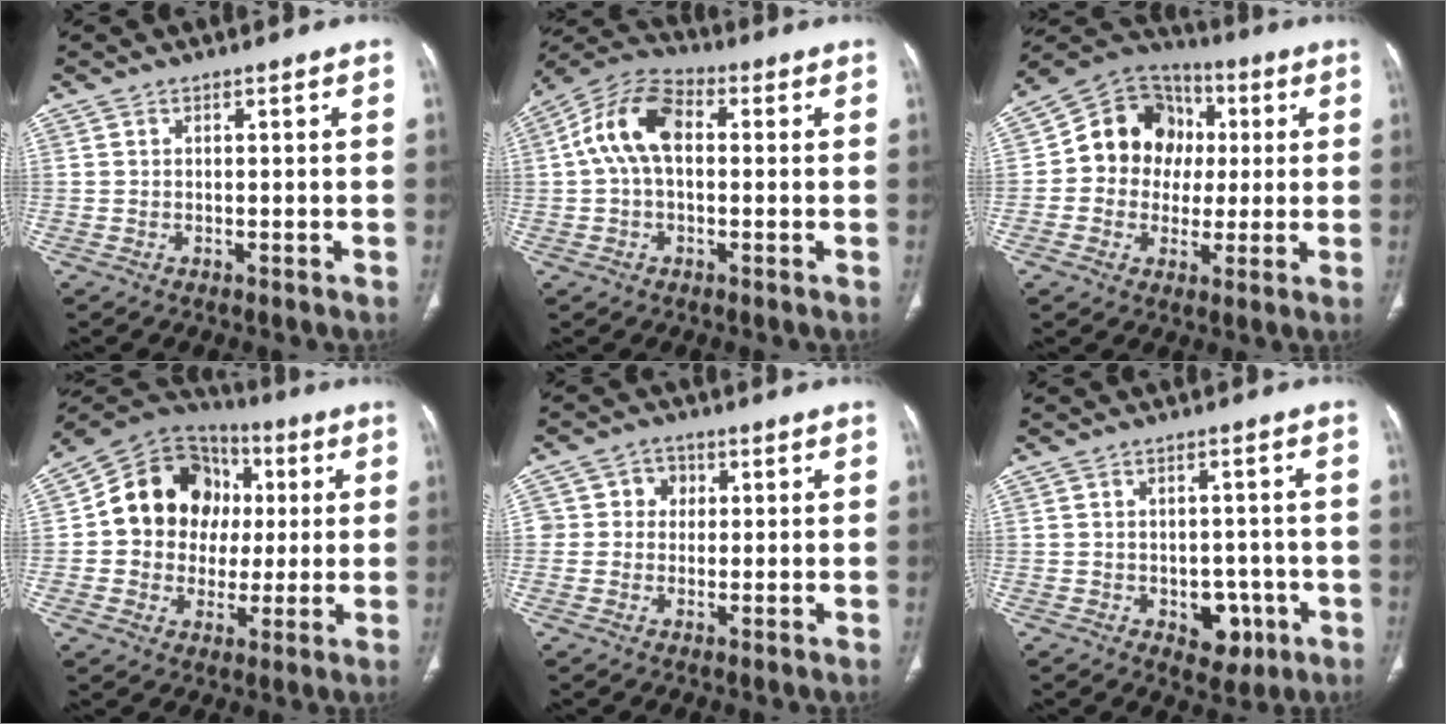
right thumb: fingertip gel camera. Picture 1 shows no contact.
{"total": 11.4, "force": [1.2, 7.0, 8.9], "torque": [-0.170, 0.032, 0.011]}
{"total": 15.4, "force": [1.2, 13.3, 7.6], "torque": [-0.078, 0.025, 0.012]}
{"total": 18.3, "force": [2.3, 15.5, 9.4], "torque": [-0.109, 0.029, 0.040]}
{"total": 4.7, "force": [0.7, 4.4, 1.2], "torque": [0.017, 0.008, 0.006]}
{"total": 6.5, "force": [-2.3, 4.5, 4.1], "torque": [-0.021, 0.011, -0.020]}